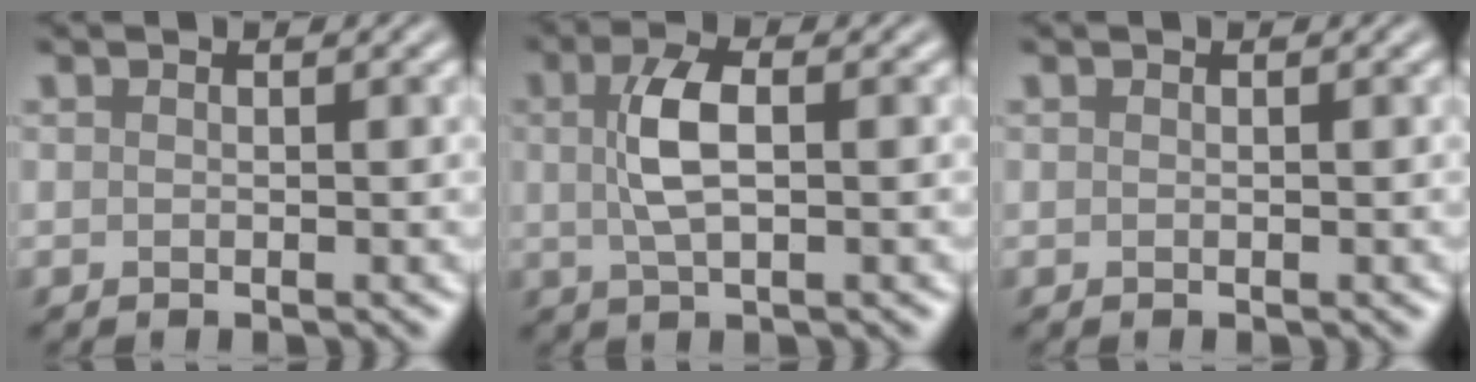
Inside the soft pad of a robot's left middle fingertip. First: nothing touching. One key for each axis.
{"total": 4.0, "fx": 0.6, "fy": 1.6, "fz": 3.6, "tx": -0.082, "ty": 0.008, "tz": 0.009}
{"total": 0.0}